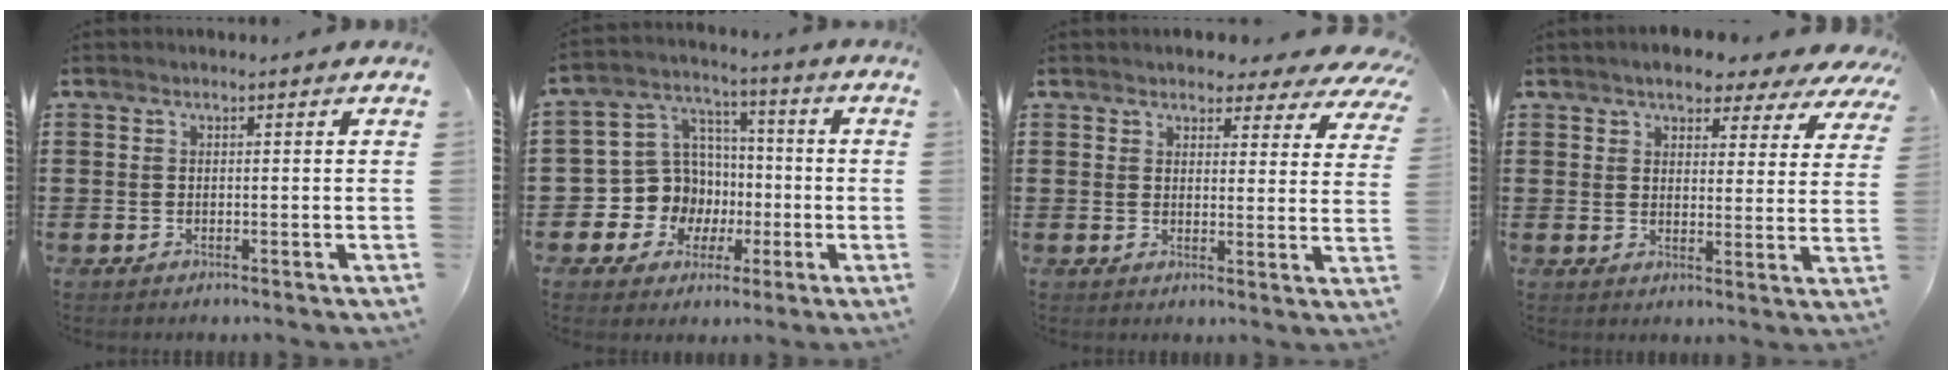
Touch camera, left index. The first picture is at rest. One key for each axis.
{"total": 9.6, "fx": -1.2, "fy": 9.4, "fz": 1.9, "tx": -0.090, "ty": 0.000, "tz": -0.013}
{"total": 4.1, "fx": 3.7, "fy": 1.3, "fz": 1.0, "tx": -0.020, "ty": -0.018, "tz": 0.063}
{"total": 5.1, "fx": 4.6, "fy": 1.5, "fz": 1.5, "tx": -0.045, "ty": -0.016, "tz": 0.078}